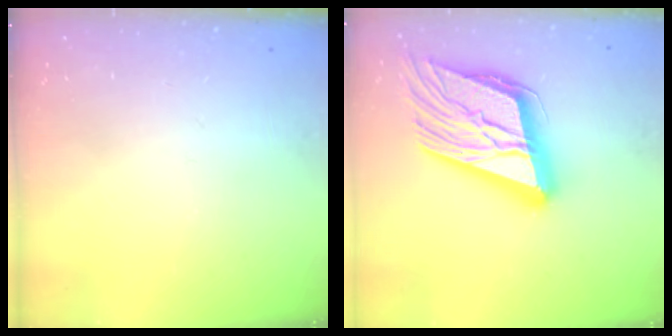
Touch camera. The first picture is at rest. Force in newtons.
{"total": 27.8, "press": 27.3, "slide": 5.1}